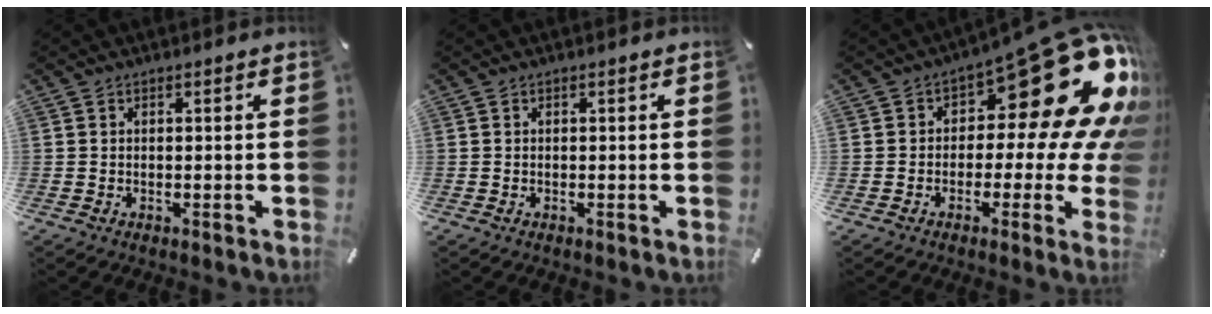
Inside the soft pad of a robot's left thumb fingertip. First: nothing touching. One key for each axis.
{"total": 0.0}
{"total": 25.5, "fx": 10.3, "fy": 11.2, "fz": 20.4, "tx": -0.254, "ty": -0.082, "tz": 0.177}